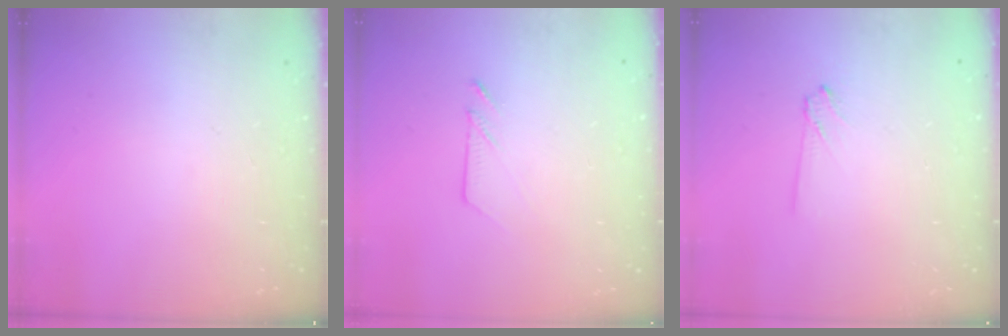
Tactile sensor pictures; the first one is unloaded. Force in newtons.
{"total": 2.5, "press": 2.5, "slide": 0.4}
{"total": 0.8, "press": 0.8, "slide": 0.0}